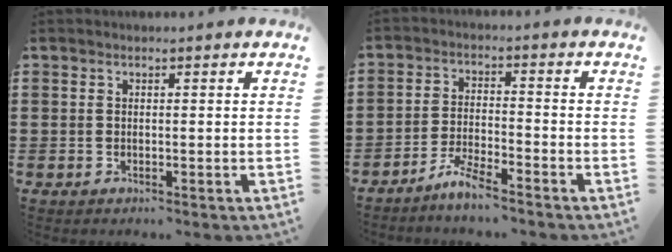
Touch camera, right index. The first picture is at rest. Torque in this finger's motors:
{"motor_torque": [-0.11, 0.44, 0.08, 0.02]}